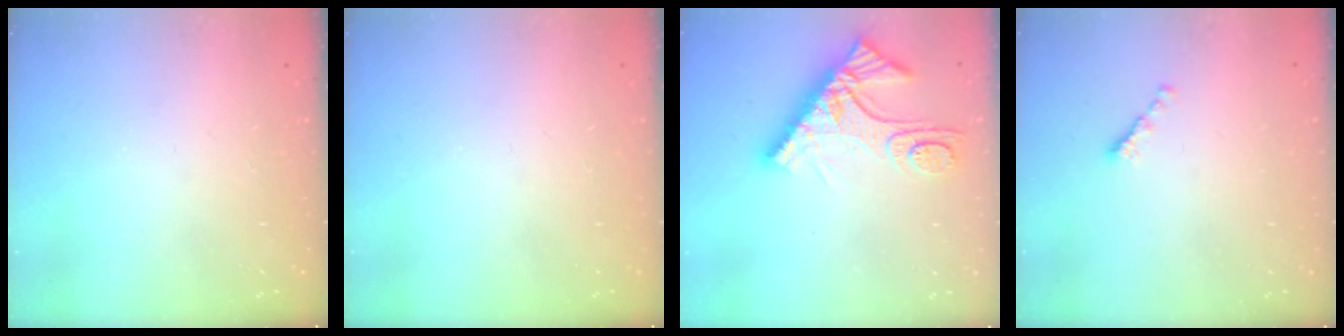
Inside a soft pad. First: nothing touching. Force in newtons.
{"total": 0.0}
{"total": 12.1, "press": 12.0, "slide": 1.1}
{"total": 0.0}